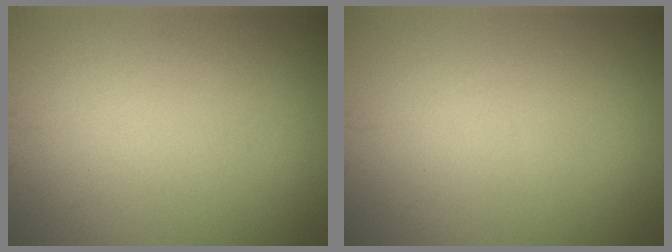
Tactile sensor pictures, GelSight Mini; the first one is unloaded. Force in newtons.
{"total": 0.0}